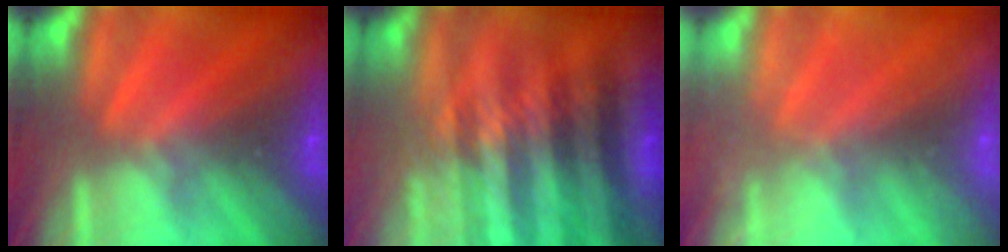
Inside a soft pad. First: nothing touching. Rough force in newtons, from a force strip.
{"total": 4.9}
{"total": 2.3}